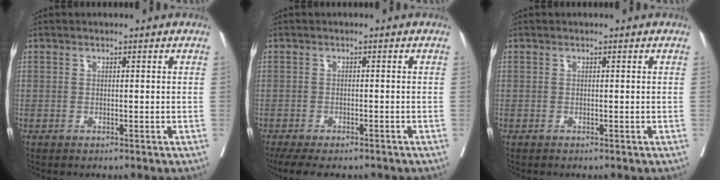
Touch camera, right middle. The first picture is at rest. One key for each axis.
{"total": 8.9, "fx": -7.1, "fy": 3.0, "fz": 4.3, "tx": -0.065, "ty": -0.009, "tz": -0.103}
{"total": 0.0}